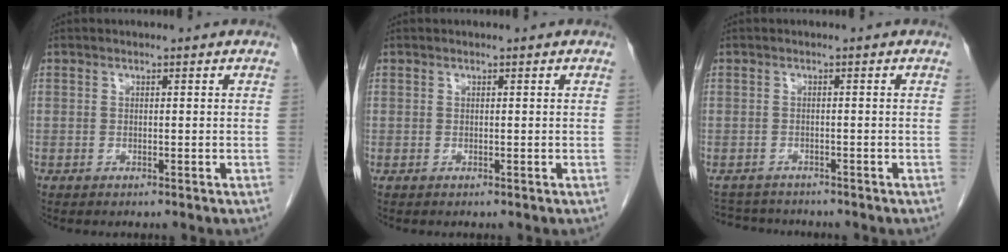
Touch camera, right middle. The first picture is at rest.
{"total": 0.0}
{"total": 5.4, "force": [-5.2, 1.2, 0.7], "torque": [-0.009, 0.000, -0.081]}